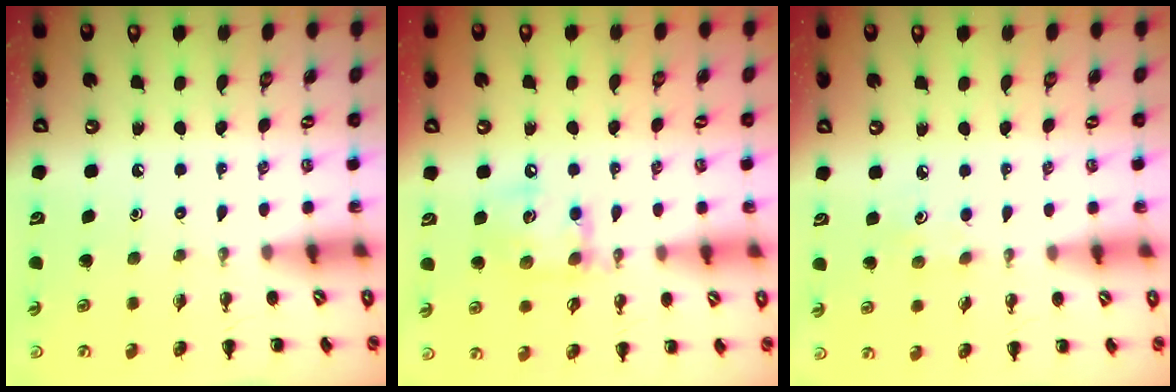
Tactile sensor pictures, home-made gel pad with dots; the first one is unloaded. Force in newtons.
{"total": 11.9, "press": 11.7, "slide": 1.9}
{"total": 4.1, "press": 4.0, "slide": 1.2}